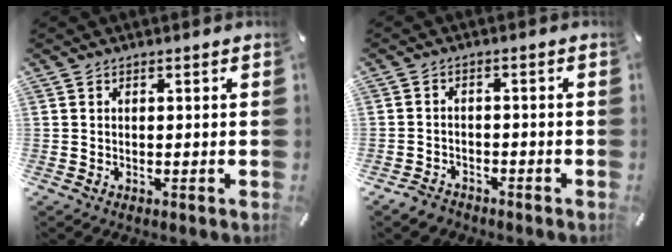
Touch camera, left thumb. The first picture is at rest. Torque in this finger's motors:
{"motor_torque": [-0.10, 0.05, -0.22, 0.24, 0.00]}